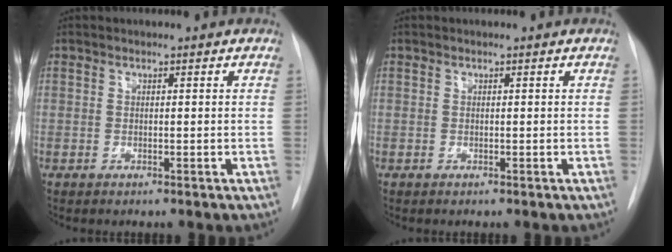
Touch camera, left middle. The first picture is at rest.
{"total": 0.0}